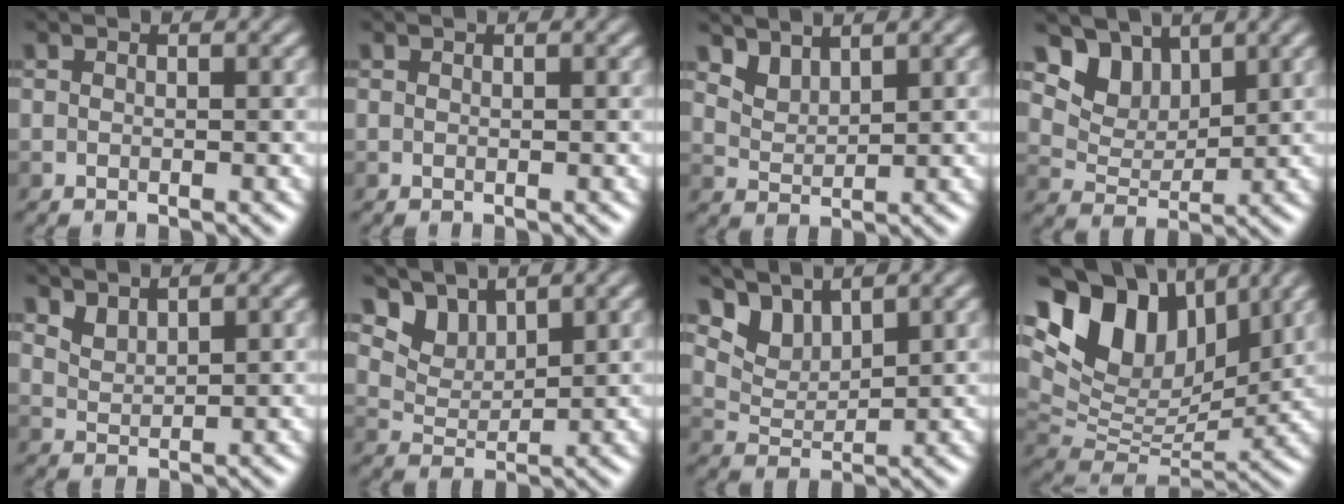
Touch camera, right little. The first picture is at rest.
{"total": 0.0}
{"total": 2.1, "force": [2.0, 0.6, 0.4], "torque": [-0.021, -0.012, 0.054]}
{"total": 5.6, "force": [4.1, 3.1, 2.3], "torque": [-0.051, -0.019, 0.086]}
{"total": 1.5, "force": [1.5, 0.2, 0.2], "torque": [-0.010, -0.004, 0.035]}
{"total": 4.1, "force": [3.5, 1.9, 1.3], "torque": [-0.040, -0.021, 0.084]}
{"total": 3.6, "force": [3.2, 1.3, 1.0], "torque": [-0.037, -0.015, 0.076]}
{"total": 11.4, "force": [5.7, 6.5, 7.5], "torque": [-0.138, 0.018, 0.101]}